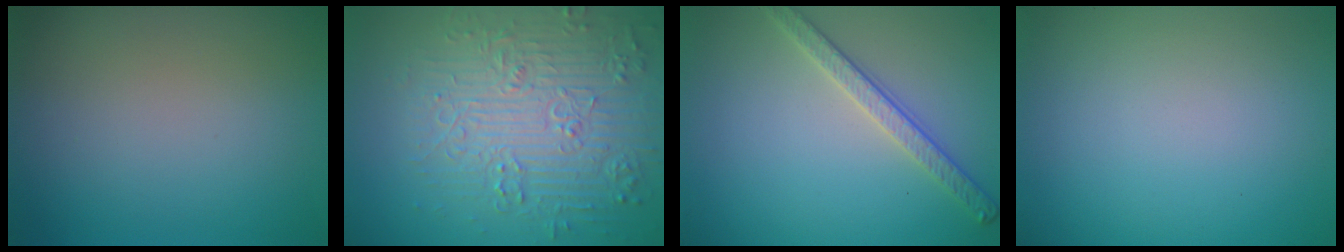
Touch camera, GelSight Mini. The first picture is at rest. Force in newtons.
{"total": 7.4, "press": 5.9, "slide": 4.6}
{"total": 2.8, "press": 2.7, "slide": 0.8}
{"total": 0.0}